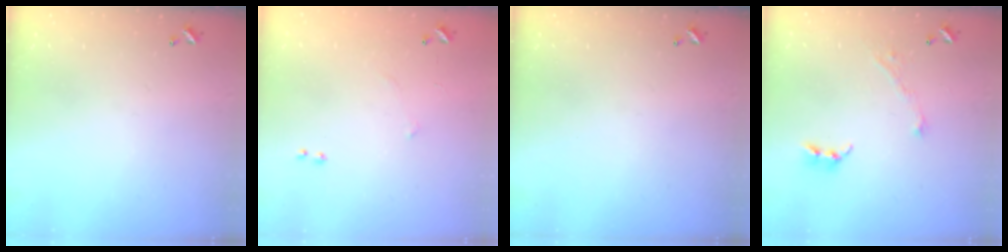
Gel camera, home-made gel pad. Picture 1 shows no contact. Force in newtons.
{"total": 5.9, "press": 5.9, "slide": 0.8}
{"total": 0.0}
{"total": 4.4, "press": 4.3, "slide": 0.6}